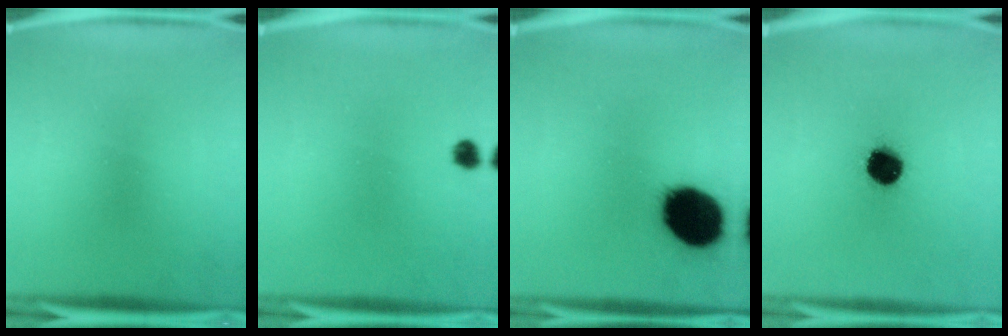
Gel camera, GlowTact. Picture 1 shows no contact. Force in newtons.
{"total": 1.8}
{"total": 19.7}
{"total": 10.6}